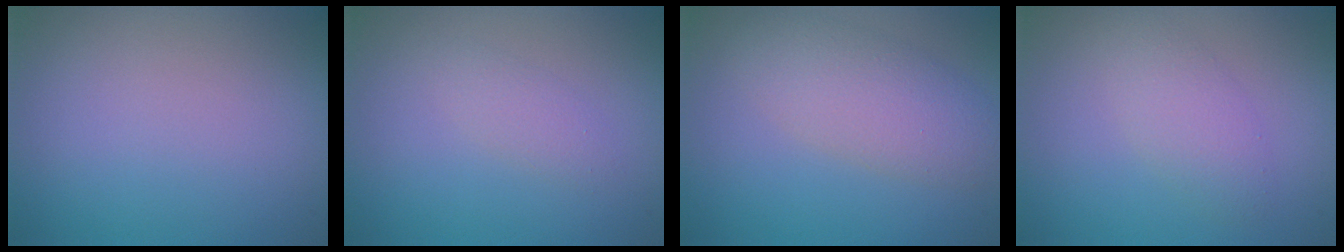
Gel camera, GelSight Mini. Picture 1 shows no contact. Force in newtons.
{"total": 1.3, "press": 1.2, "slide": 0.1}
{"total": 4.1, "press": 4.1, "slide": 0.1}
{"total": 2.5, "press": 2.5, "slide": 0.2}